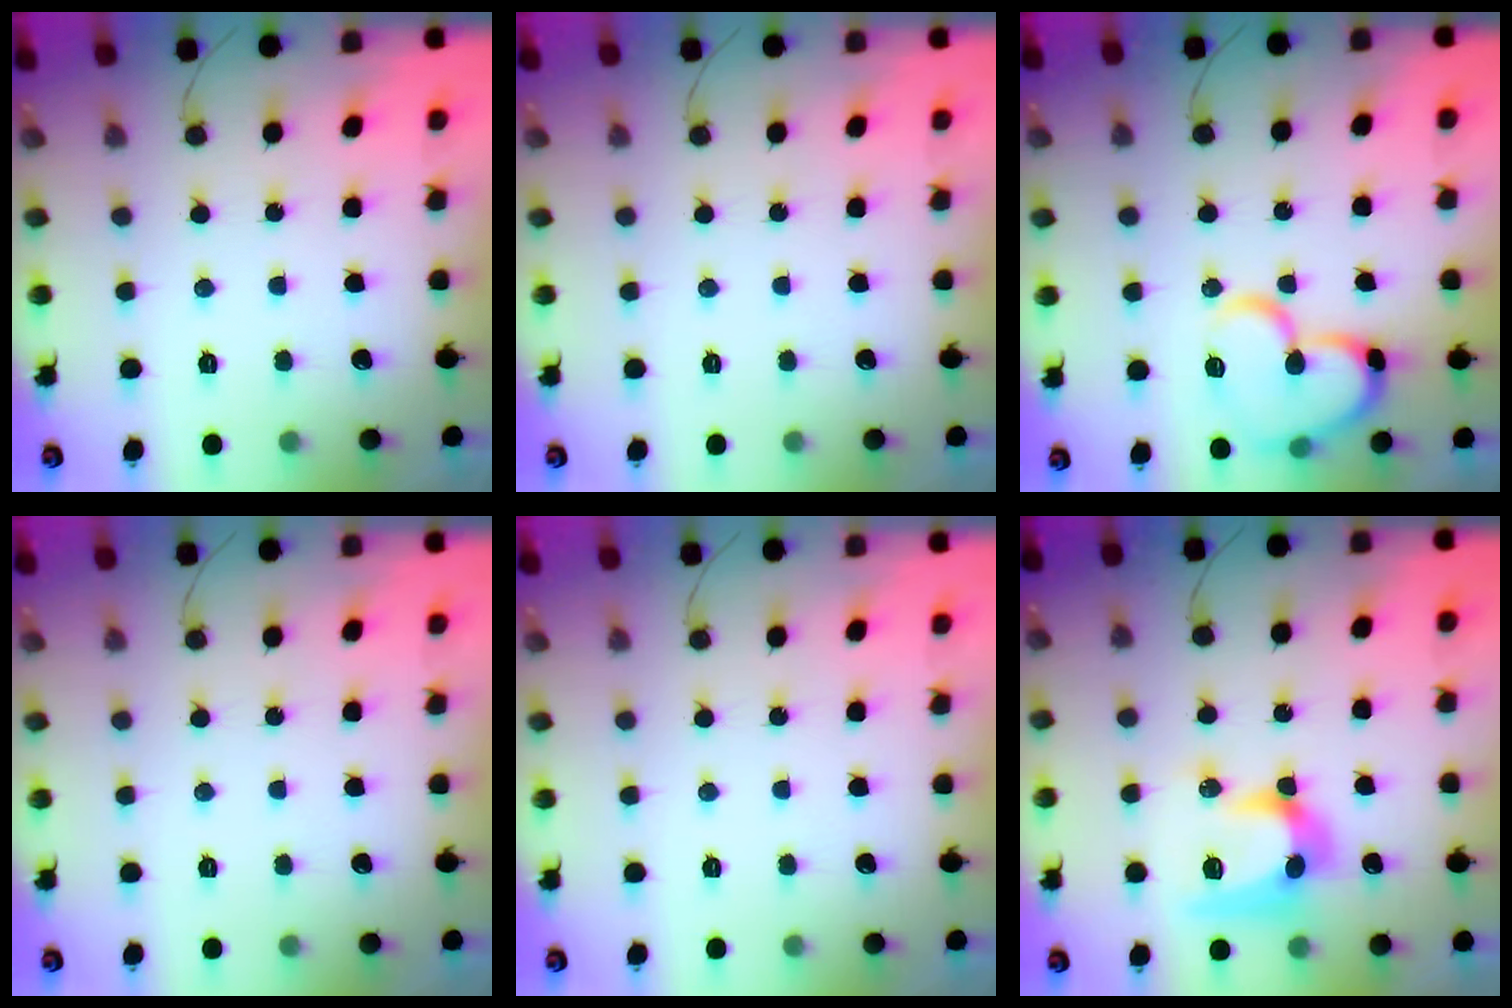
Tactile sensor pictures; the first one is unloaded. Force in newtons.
{"total": 0.0}
{"total": 16.7, "press": 16.6, "slide": 1.8}
{"total": 0.0}
{"total": 0.0}
{"total": 12.0, "press": 11.9, "slide": 0.7}